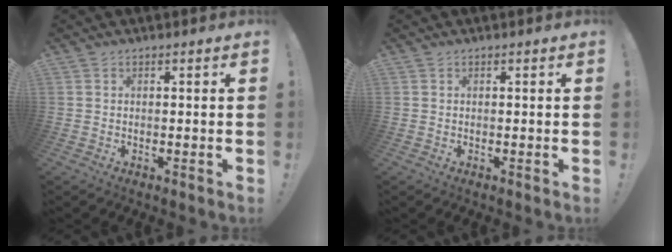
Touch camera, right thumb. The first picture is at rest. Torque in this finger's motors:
{"motor_torque": [-0.30, 0.31, -0.01, -0.03, 0.00]}